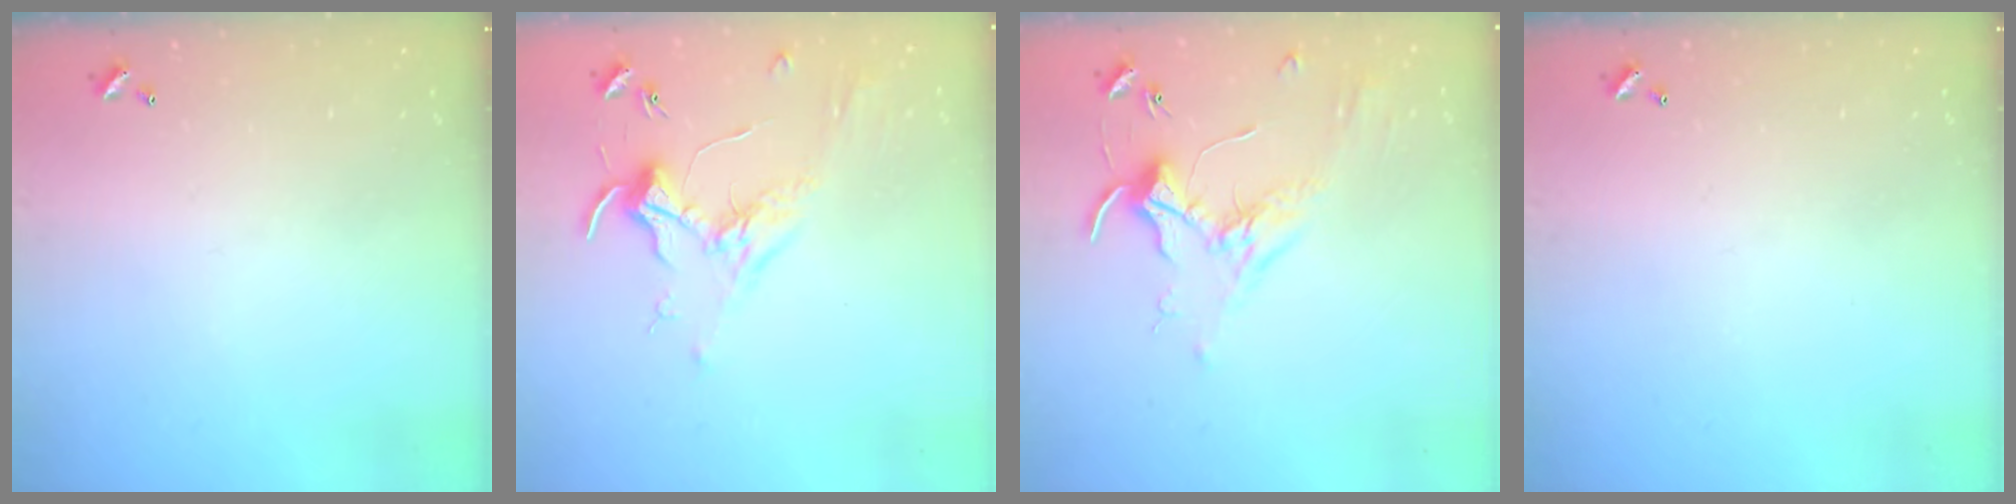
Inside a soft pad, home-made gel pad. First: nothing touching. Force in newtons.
{"total": 1.7, "press": 1.5, "slide": 0.7}
{"total": 1.8, "press": 1.8, "slide": 0.4}
{"total": 0.0}